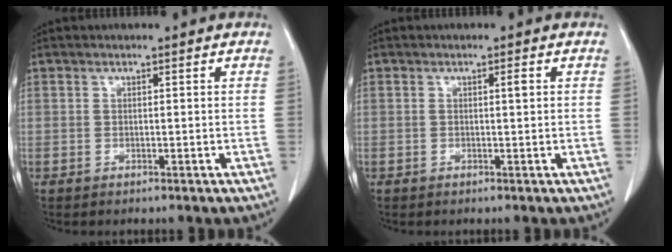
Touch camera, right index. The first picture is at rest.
{"total": 0.8, "force": [0.1, -0.1, 0.8], "torque": [-0.012, 0.001, 0.000]}